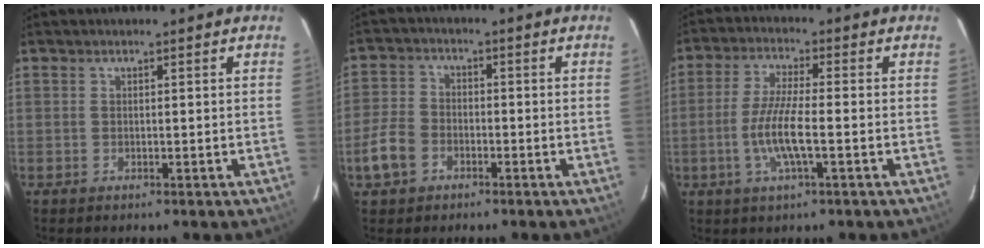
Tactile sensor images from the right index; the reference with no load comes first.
{"total": 6.8, "force": [-3.2, 5.1, 3.1], "torque": [-0.076, 0.011, -0.064]}
{"total": 8.5, "force": [-2.2, 1.1, 8.1], "torque": [-0.164, -0.004, -0.045]}